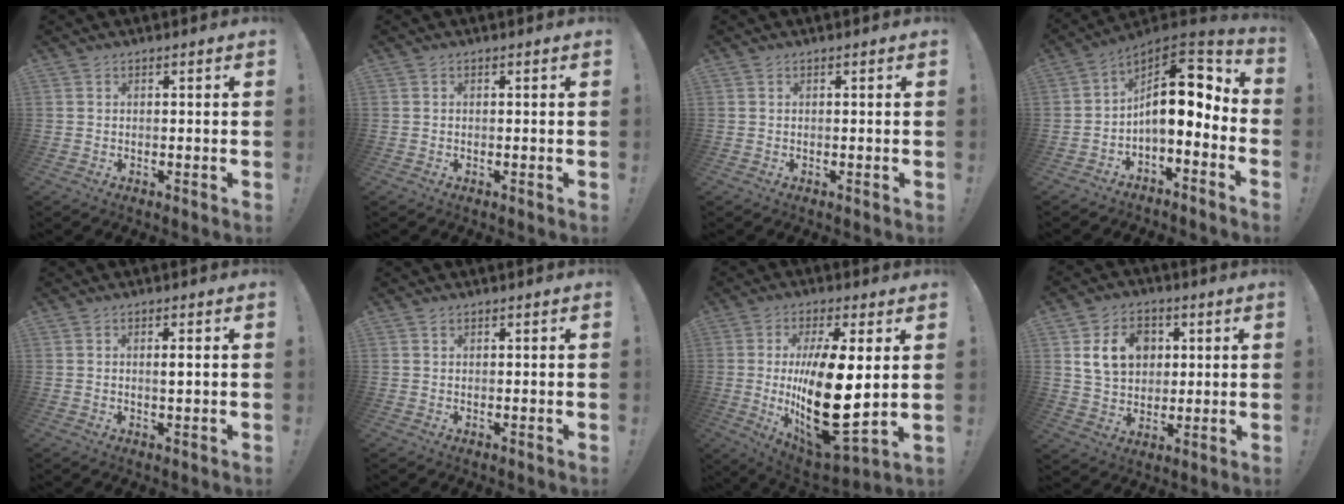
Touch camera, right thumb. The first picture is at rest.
{"total": 0.0}
{"total": 0.0}
{"total": 13.9, "force": [1.7, 7.0, 11.9], "torque": [-0.182, -0.012, 0.029]}
{"total": 1.6, "force": [0.4, 0.0, 1.5], "torque": [-0.015, -0.007, 0.003]}
{"total": 0.7, "force": [0.5, 0.4, 0.2], "torque": [0.001, -0.002, 0.009]}
{"total": 22.5, "force": [0.9, 8.2, 21.0], "torque": [-0.374, -0.038, 0.019]}
{"total": 14.1, "force": [4.4, 11.4, 7.0], "torque": [-0.103, -0.001, 0.091]}